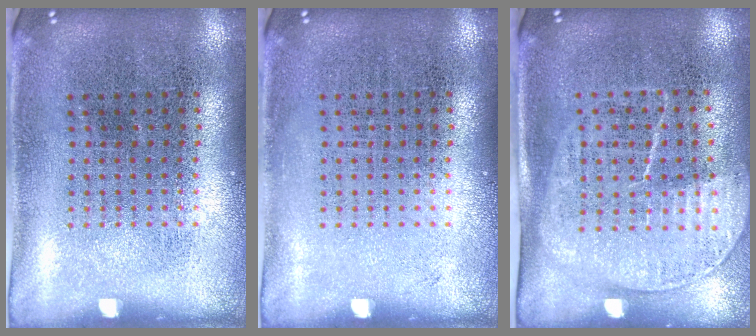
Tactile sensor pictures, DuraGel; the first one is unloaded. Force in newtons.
{"total": 0.0}
{"total": 1.7, "press": 1.4, "slide": 0.9}